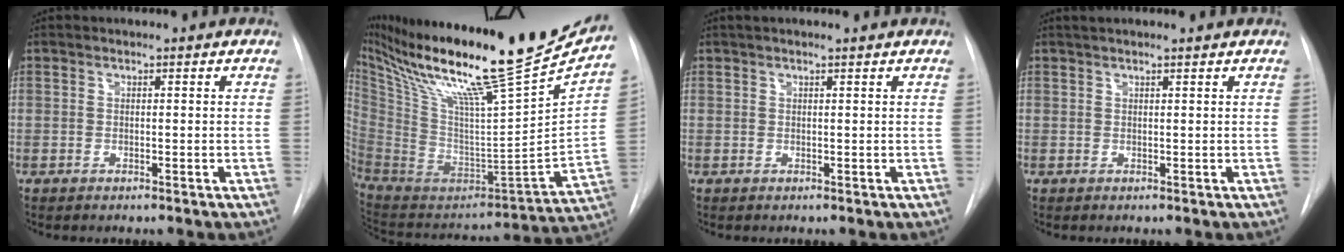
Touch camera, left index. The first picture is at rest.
{"total": 34.2, "force": [26.1, 1.7, 22.1], "torque": [-0.386, -0.064, 0.409]}
{"total": 4.1, "force": [3.6, 0.0, 1.9], "torque": [-0.025, 0.023, 0.044]}
{"total": 4.8, "force": [4.4, 0.0, 2.0], "torque": [-0.028, 0.027, 0.057]}